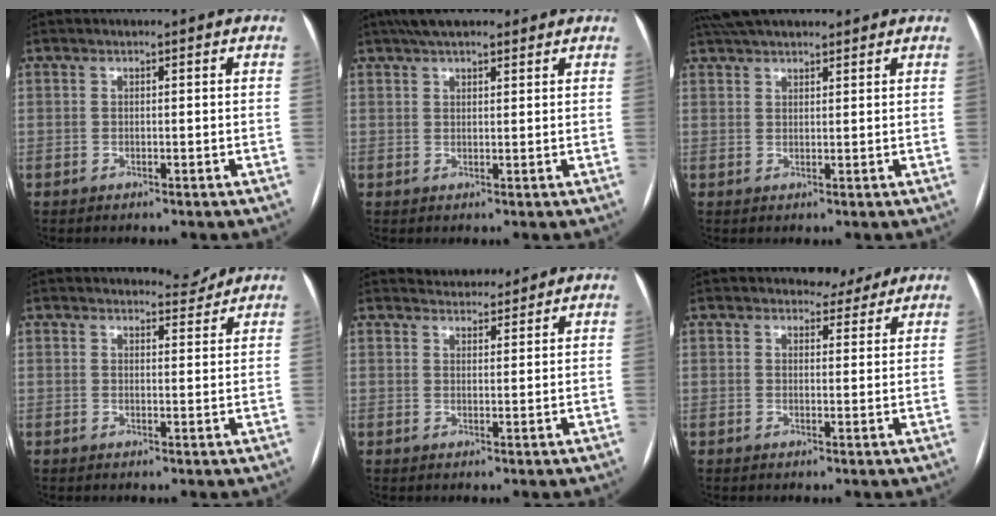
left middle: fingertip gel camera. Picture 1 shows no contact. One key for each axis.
{"total": 8.3, "fx": 6.6, "fy": 2.4, "fz": 4.4, "tx": -0.066, "ty": 0.037, "tz": 0.107}
{"total": 9.7, "fx": 8.4, "fy": 2.5, "fz": 4.1, "tx": -0.066, "ty": 0.044, "tz": 0.134}
{"total": 2.7, "fx": 2.6, "fy": 0.3, "fz": -0.4, "tx": -0.001, "ty": -0.015, "tz": 0.034}
{"total": 4.1, "fx": 4.1, "fy": 0.7, "fz": 0.0, "tx": -0.007, "ty": 0.014, "tz": 0.061}
{"total": 3.1, "fx": 2.9, "fy": 1.3, "fz": 0.0, "tx": -0.001, "ty": -0.003, "tz": 0.032}